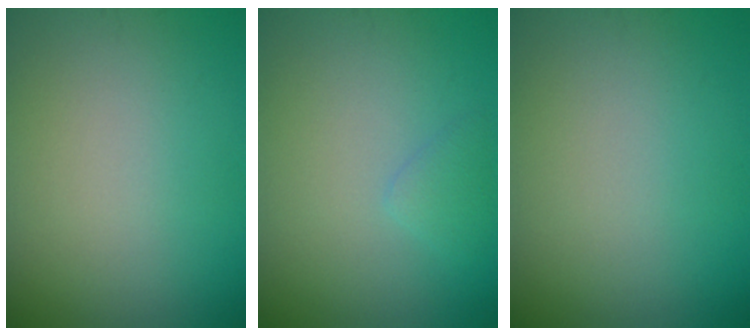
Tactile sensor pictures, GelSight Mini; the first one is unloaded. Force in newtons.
{"total": 1.2, "press": 1.1, "slide": 0.1}
{"total": 0.0}